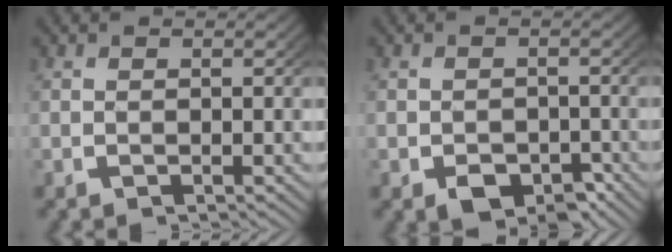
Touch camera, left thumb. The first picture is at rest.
{"total": 4.2, "force": [-2.1, 2.7, 2.3], "torque": [-0.034, -0.029, -0.027]}